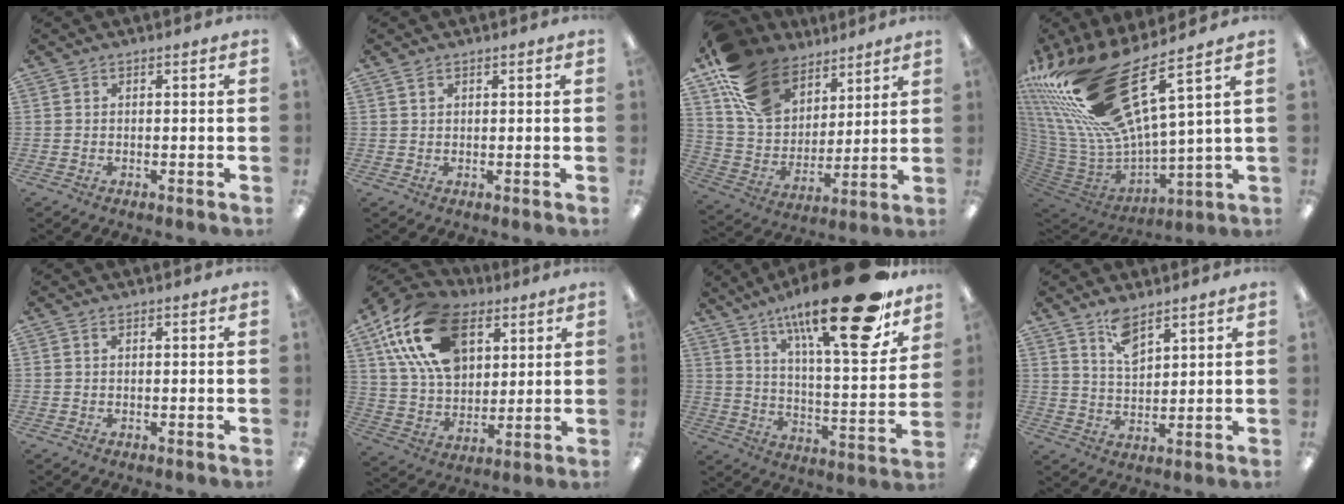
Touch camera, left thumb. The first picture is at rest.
{"total": 1.3, "force": [0.9, 0.7, 0.6], "torque": [-0.013, 0.002, 0.016]}
{"total": 17.6, "force": [11.4, 11.4, 7.1], "torque": [-0.148, -0.054, 0.224]}
{"total": 27.0, "force": [16.9, 7.8, 19.6], "torque": [-0.370, -0.133, 0.309]}
{"total": 0.0}
{"total": 22.3, "force": [10.6, 13.7, 14.1], "torque": [-0.276, -0.021, 0.192]}
{"total": 26.9, "force": [17.8, 7.2, 18.8], "torque": [-0.278, -0.115, 0.280]}
{"total": 6.9, "force": [5.3, 2.7, 3.4], "torque": [-0.057, -0.029, 0.093]}